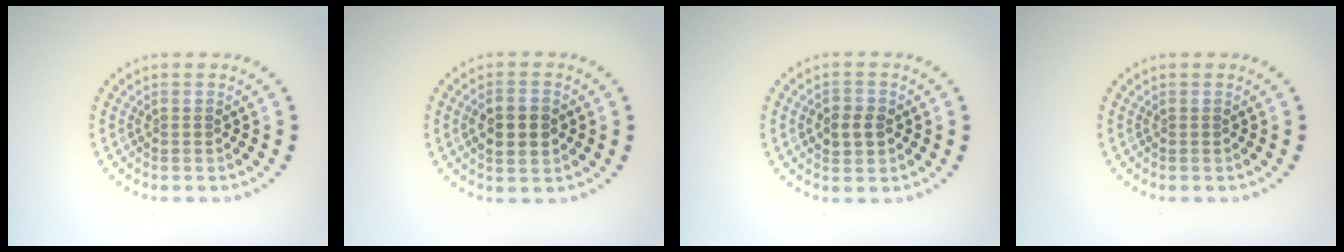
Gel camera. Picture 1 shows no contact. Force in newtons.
{"total": 3.2, "press": 3.2, "slide": 0.1}
{"total": 2.4, "press": 2.3, "slide": 0.4}
{"total": 0.0}